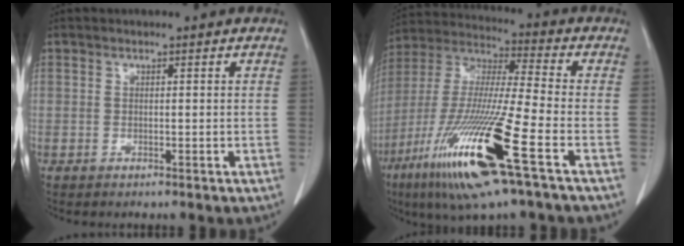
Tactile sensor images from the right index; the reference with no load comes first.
{"total": 20.7, "force": [-9.1, 0.7, 18.5], "torque": [-0.397, -0.047, -0.175]}